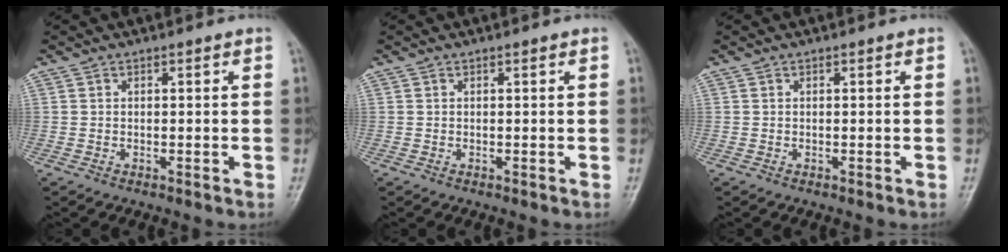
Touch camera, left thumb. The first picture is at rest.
{"total": 0.0}
{"total": 0.0}